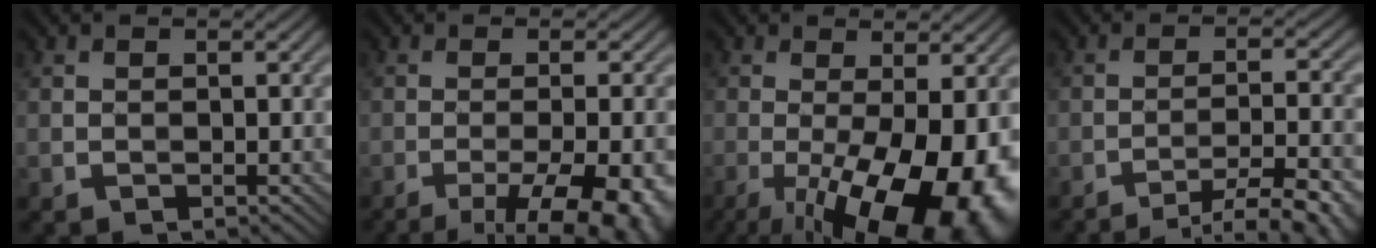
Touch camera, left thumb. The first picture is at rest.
{"total": 11.2, "force": [-5.7, 3.2, 9.1], "torque": [-0.130, -0.009, -0.068]}
{"total": 17.1, "force": [-6.1, 5.8, 14.9], "torque": [-0.214, -0.014, -0.076]}
{"total": 9.8, "force": [-7.3, 1.6, 6.3], "torque": [-0.096, 0.007, -0.099]}